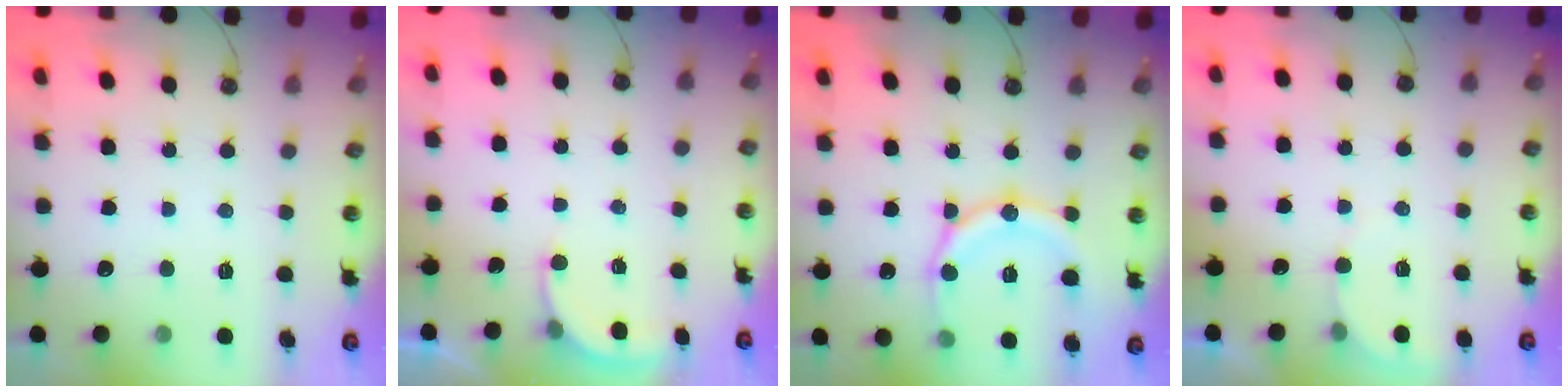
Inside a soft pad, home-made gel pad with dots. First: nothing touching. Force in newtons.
{"total": 2.9, "press": 2.9, "slide": 0.3}
{"total": 14.9, "press": 14.8, "slide": 1.5}
{"total": 2.2, "press": 2.2, "slide": 0.2}